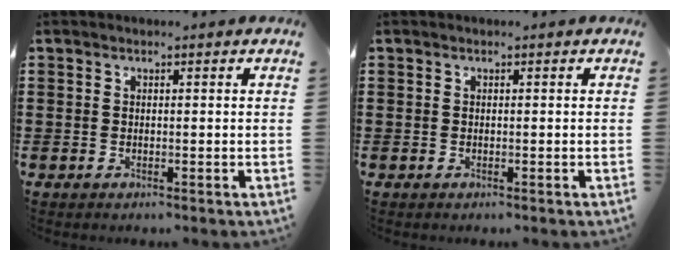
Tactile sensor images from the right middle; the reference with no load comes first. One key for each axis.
{"total": 0.0}